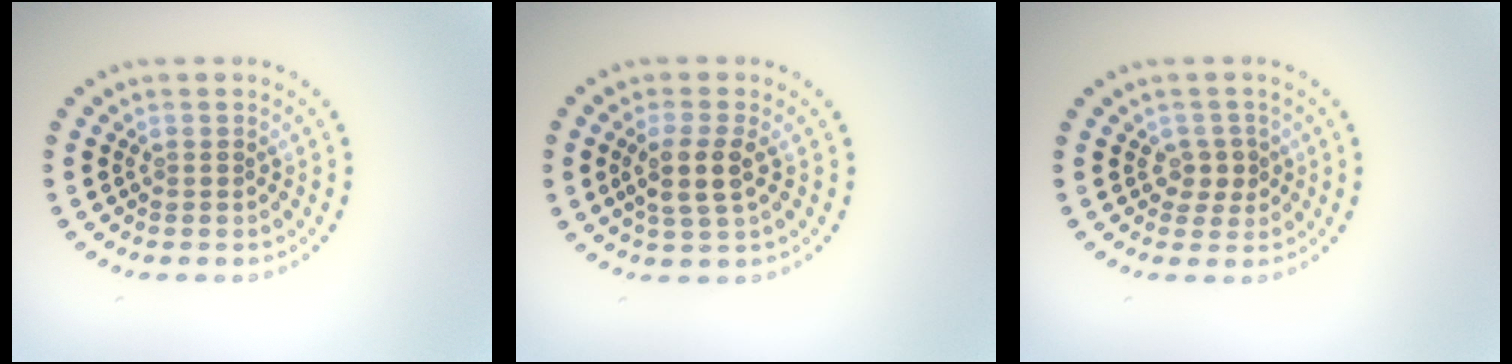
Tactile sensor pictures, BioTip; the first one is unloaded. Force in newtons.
{"total": 2.9, "press": 2.5, "slide": 1.4}
{"total": 1.8, "press": 1.7, "slide": 0.7}